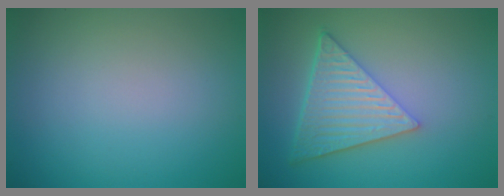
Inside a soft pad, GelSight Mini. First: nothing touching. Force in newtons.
{"total": 6.9, "press": 4.9, "slide": 4.8}